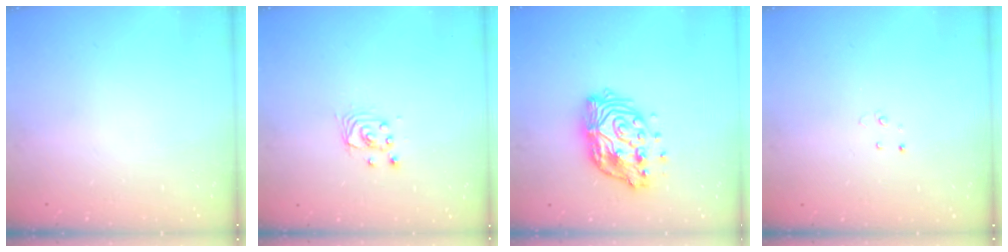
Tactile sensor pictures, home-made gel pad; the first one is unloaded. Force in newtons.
{"total": 2.9, "press": 2.9, "slide": 0.1}
{"total": 14.1, "press": 14.1, "slide": 1.1}
{"total": 2.3, "press": 2.3, "slide": 0.2}